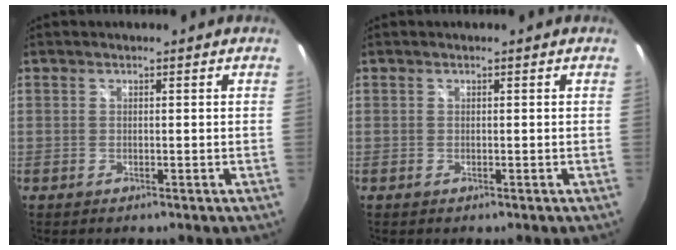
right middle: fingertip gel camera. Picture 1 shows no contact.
{"total": 0.0}